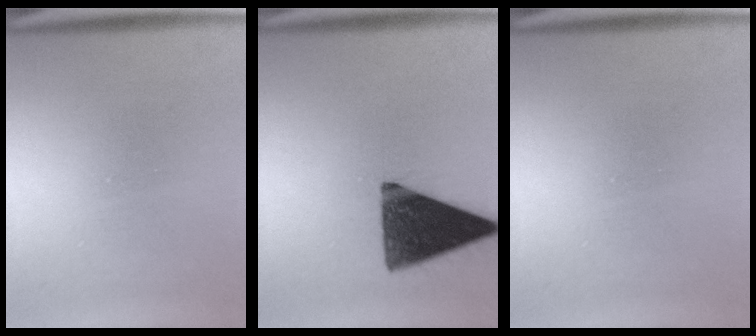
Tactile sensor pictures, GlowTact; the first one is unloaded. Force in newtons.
{"total": 14.4}
{"total": 0.0}